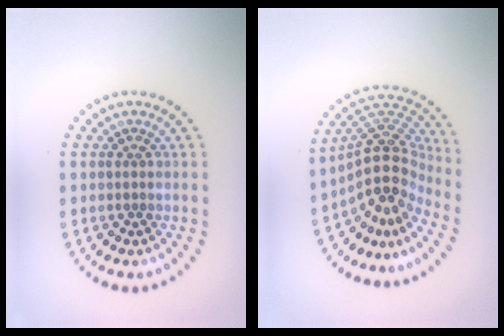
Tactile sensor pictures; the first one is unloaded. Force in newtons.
{"total": 5.2, "press": 3.9, "slide": 3.4}